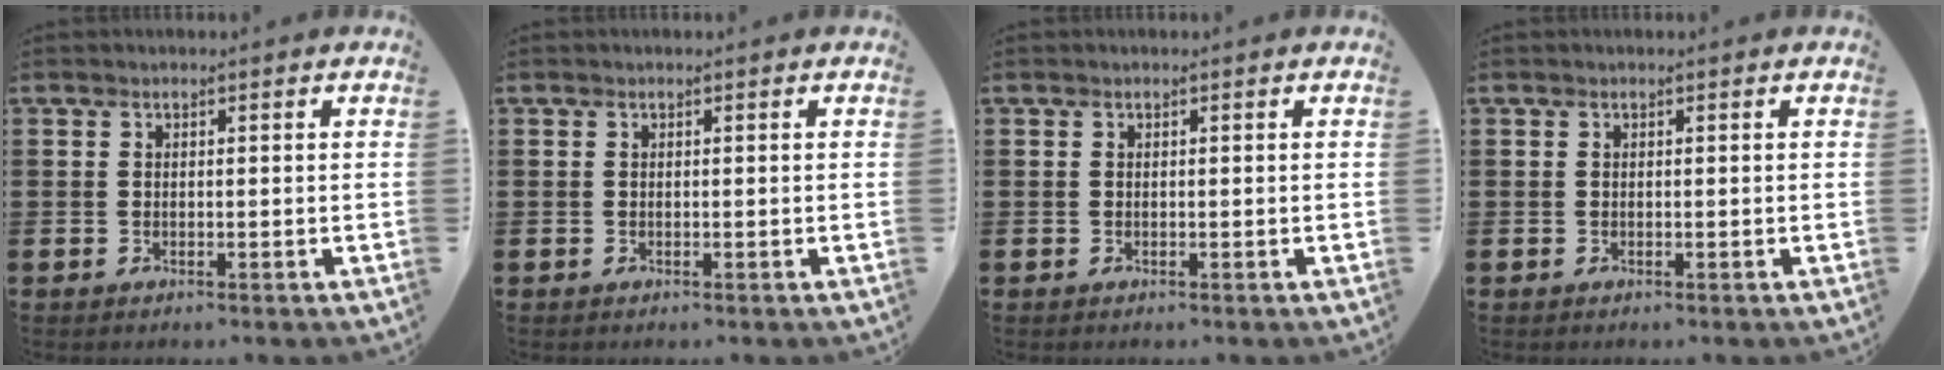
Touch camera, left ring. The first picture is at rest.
{"total": 0.0}
{"total": 0.0}
{"total": 0.0}